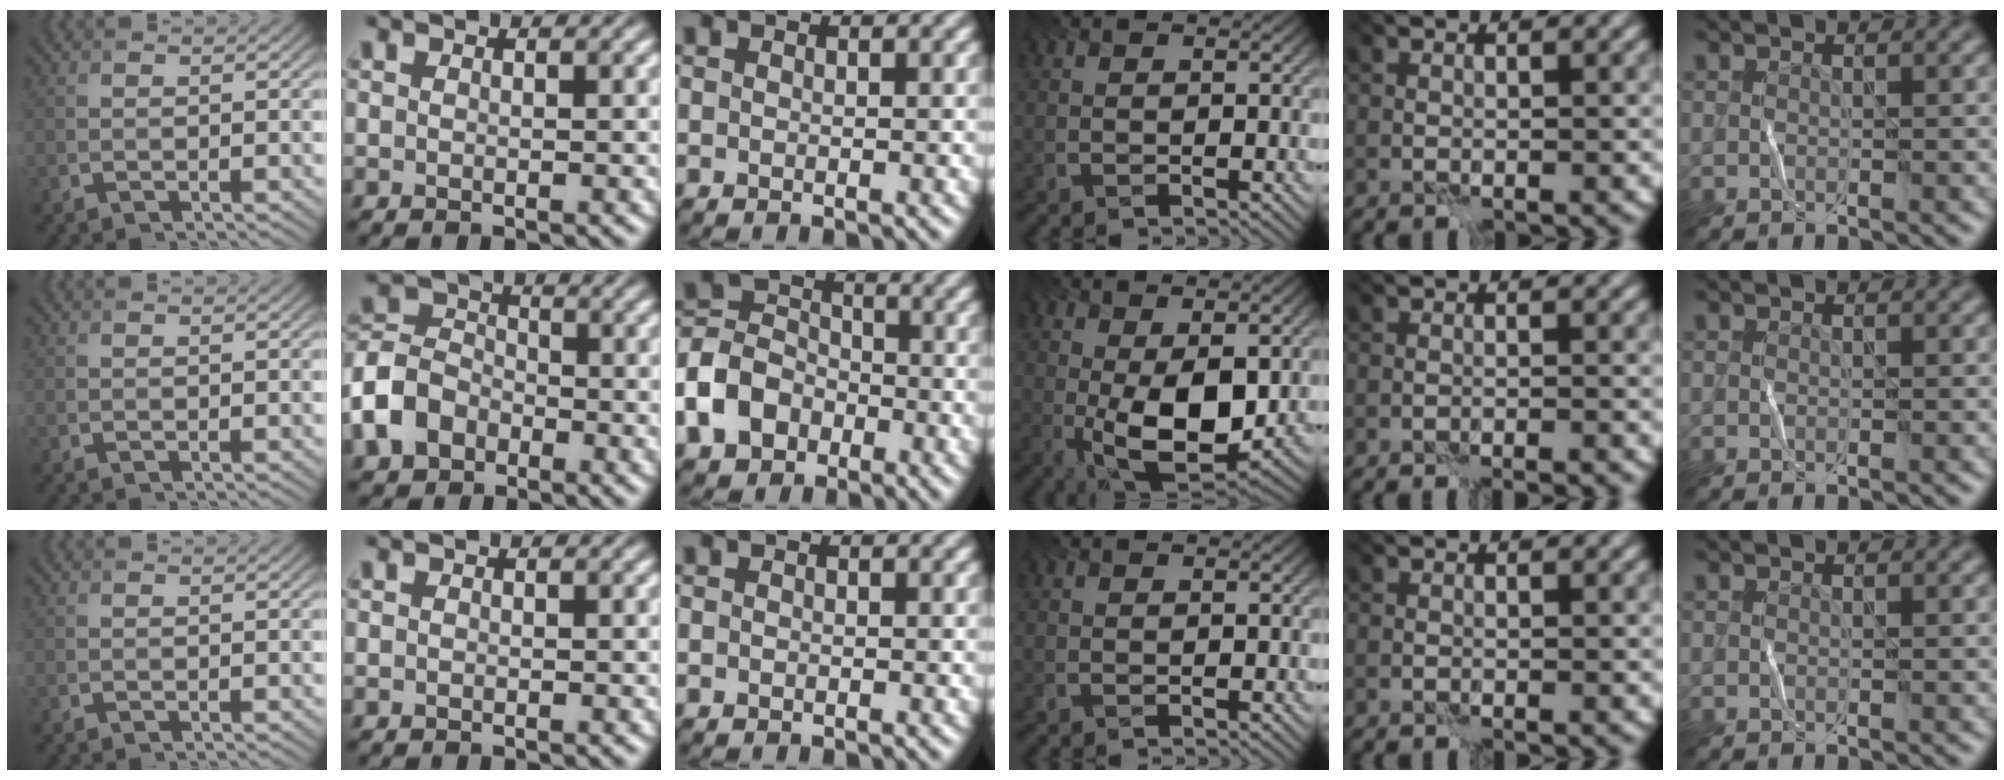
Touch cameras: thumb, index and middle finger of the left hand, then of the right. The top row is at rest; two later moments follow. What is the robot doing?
{"motion": "fold", "object": "bandana"}